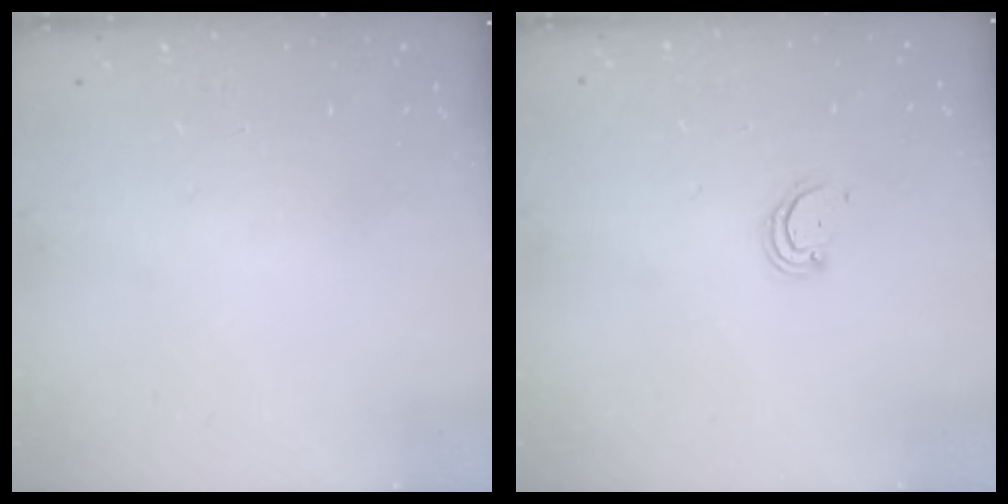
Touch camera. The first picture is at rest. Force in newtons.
{"total": 2.4, "press": 2.4, "slide": 0.2}